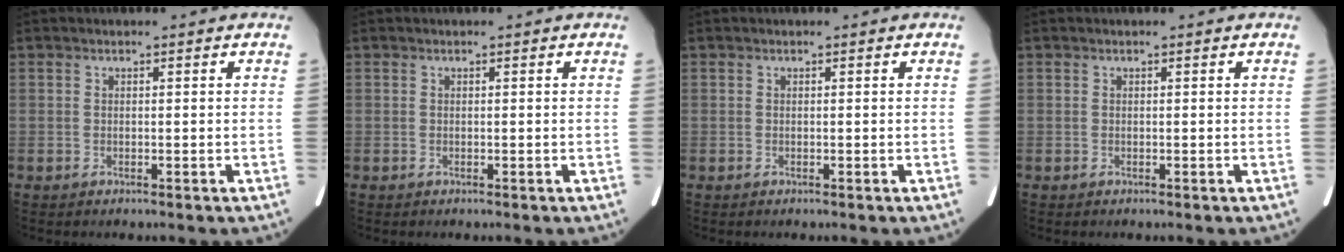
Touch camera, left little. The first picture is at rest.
{"total": 0.0}
{"total": 0.0}
{"total": 0.0}